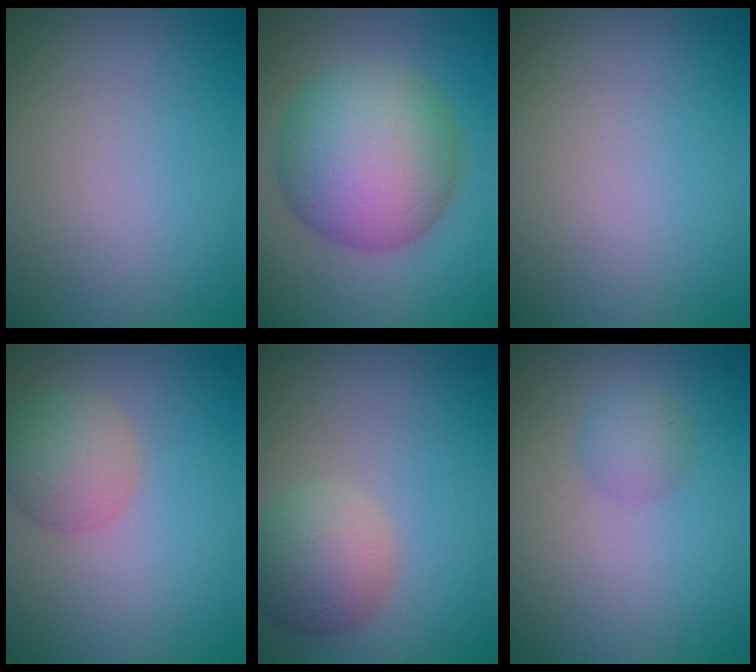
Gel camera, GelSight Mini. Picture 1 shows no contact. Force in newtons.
{"total": 11.3, "press": 11.3, "slide": 0.4}
{"total": 0.0}
{"total": 3.6, "press": 3.6, "slide": 0.2}
{"total": 4.1, "press": 4.1, "slide": 0.2}
{"total": 1.7, "press": 1.7, "slide": 0.1}